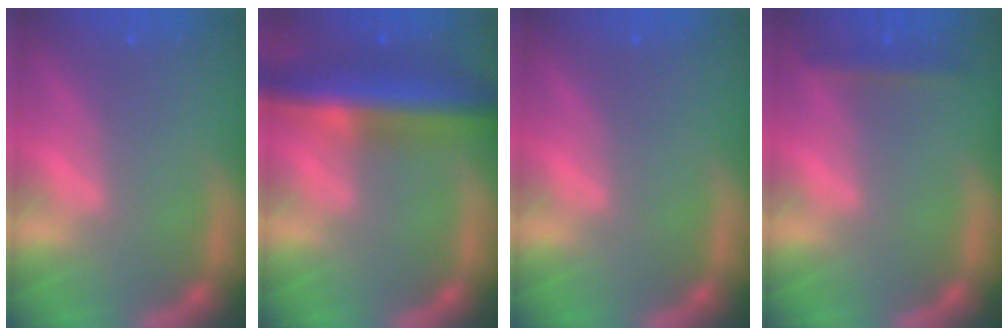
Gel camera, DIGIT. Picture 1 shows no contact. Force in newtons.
{"total": 8.9}
{"total": 0.0}
{"total": 1.9}